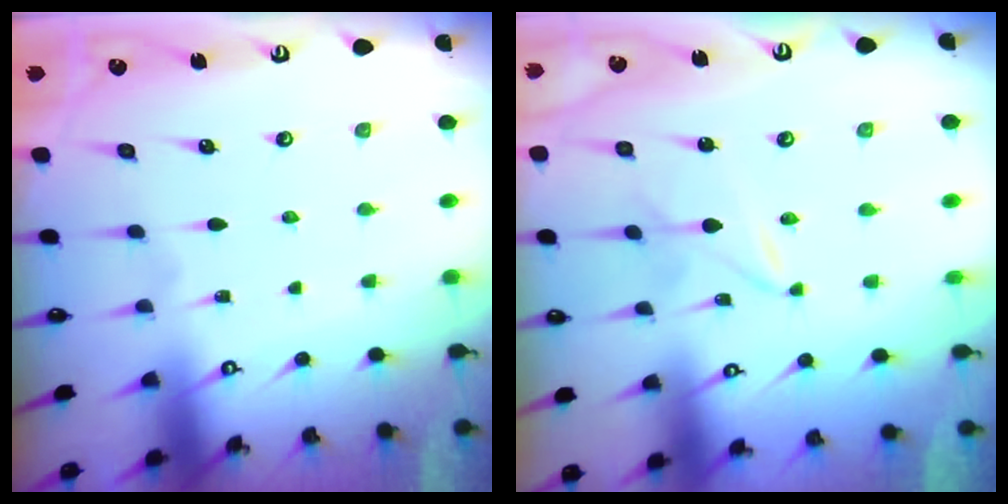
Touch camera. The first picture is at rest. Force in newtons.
{"total": 1.7, "press": 1.7, "slide": 0.0}